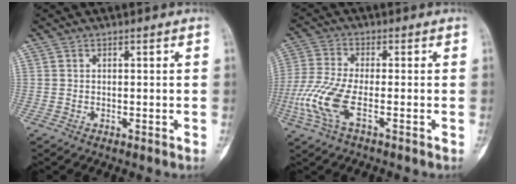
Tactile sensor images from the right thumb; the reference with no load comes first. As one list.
[{"total": 9.1, "force": [-3.2, 2.7, 8.1], "torque": [-0.212, 0.003, -0.070]}]